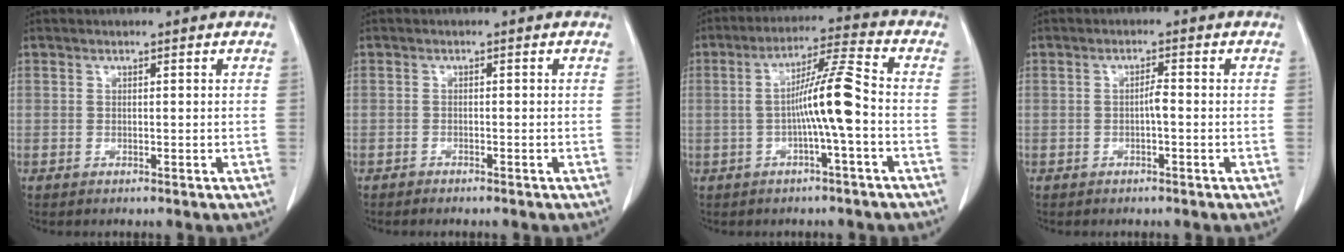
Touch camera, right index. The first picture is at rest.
{"total": 1.6, "force": [-1.4, 0.4, 0.7], "torque": [-0.013, -0.002, -0.017]}
{"total": 8.6, "force": [-1.4, -0.6, 8.5], "torque": [-0.149, 0.017, -0.023]}
{"total": 1.6, "force": [-0.4, 0.2, 1.5], "torque": [-0.026, 0.003, -0.007]}